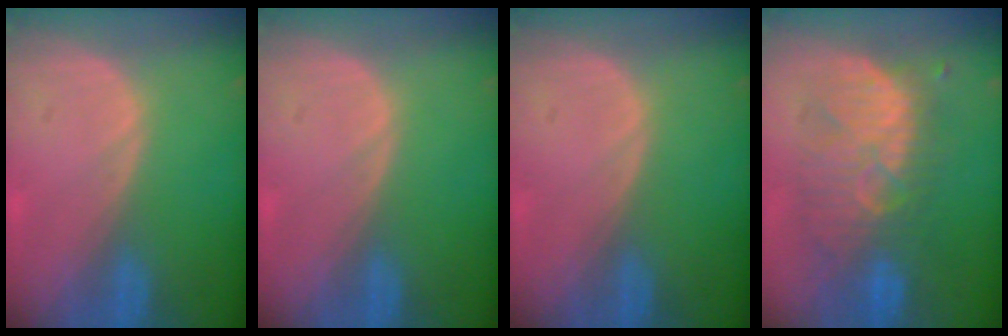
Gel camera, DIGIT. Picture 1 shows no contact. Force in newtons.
{"total": 0.0}
{"total": 0.0}
{"total": 9.3, "press": 9.3, "slide": 1.3}